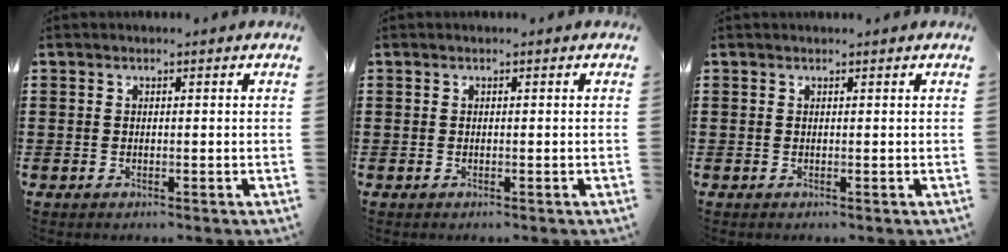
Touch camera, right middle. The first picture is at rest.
{"total": 0.0}
{"total": 0.0}